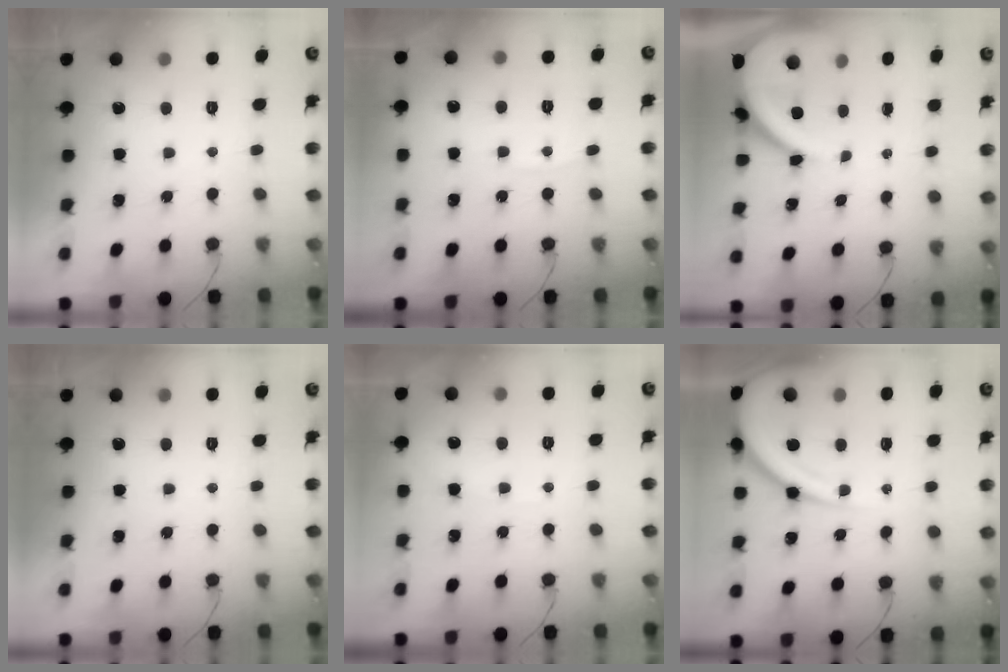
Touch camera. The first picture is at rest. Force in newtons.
{"total": 4.3, "press": 4.3, "slide": 0.5}
{"total": 9.6, "press": 9.5, "slide": 1.2}
{"total": 0.0}
{"total": 3.0, "press": 3.0, "slide": 0.5}
{"total": 15.5, "press": 15.3, "slide": 1.8}